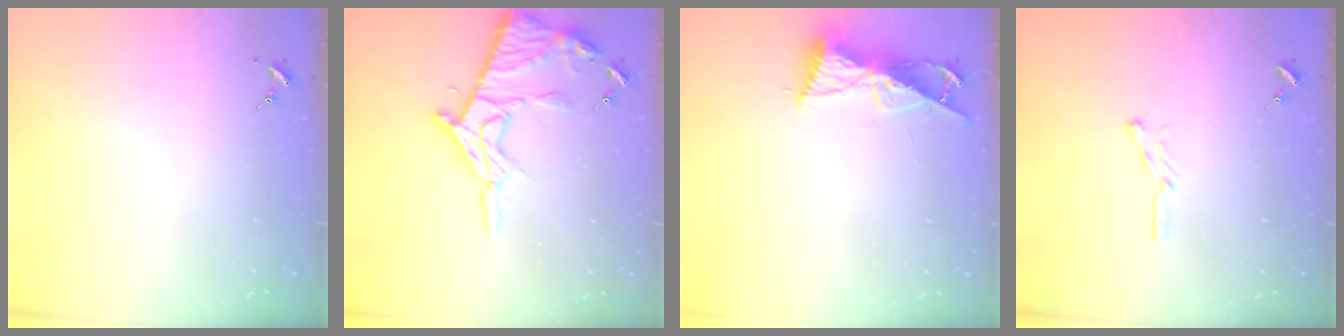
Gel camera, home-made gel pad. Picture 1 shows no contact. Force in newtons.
{"total": 16.8, "press": 16.8, "slide": 1.3}
{"total": 8.9, "press": 8.9, "slide": 0.5}
{"total": 4.4, "press": 4.4, "slide": 0.5}